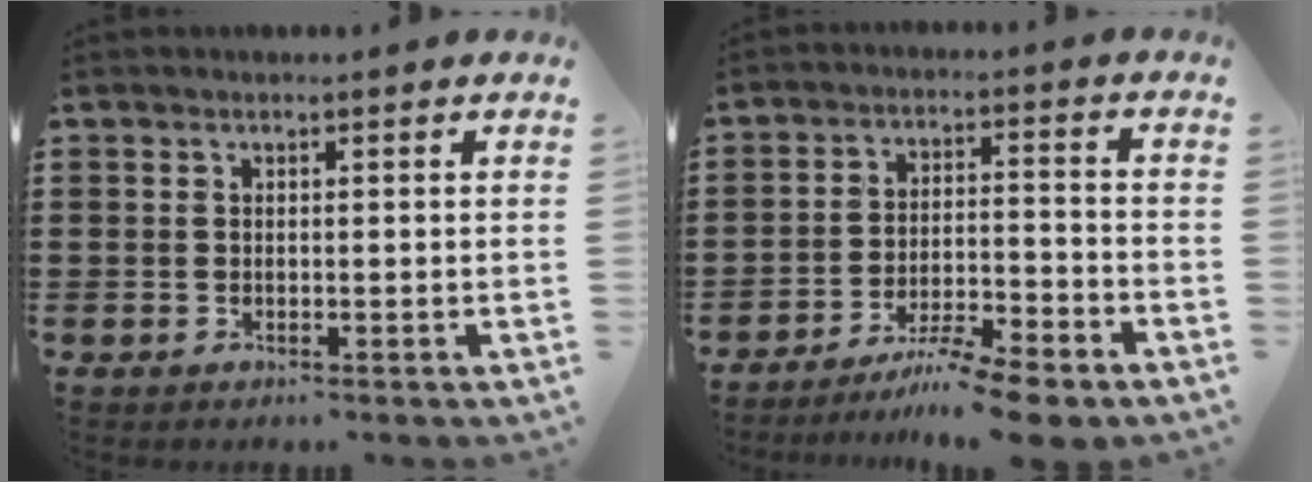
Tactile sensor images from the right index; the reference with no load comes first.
{"total": 7.3, "force": [-6.4, 0.1, 3.5], "torque": [-0.067, 0.000, -0.123]}